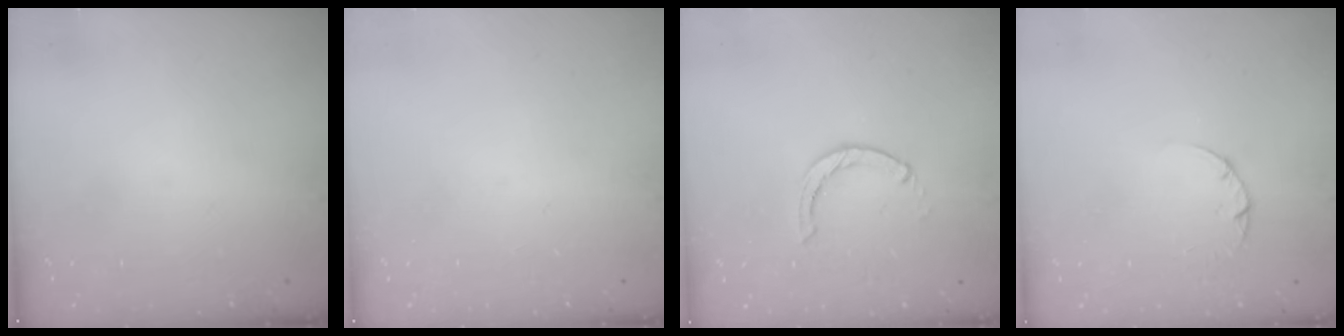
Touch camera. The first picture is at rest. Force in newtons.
{"total": 0.0}
{"total": 0.0}
{"total": 2.2, "press": 2.2, "slide": 0.3}